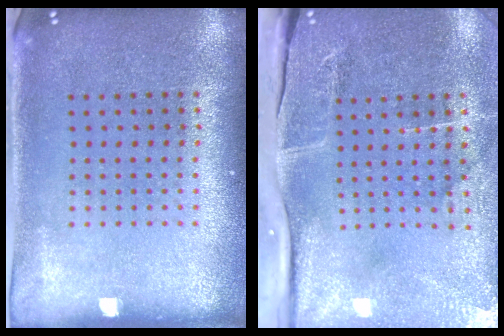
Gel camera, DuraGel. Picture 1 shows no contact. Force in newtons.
{"total": 4.9, "press": 3.9, "slide": 3.0}